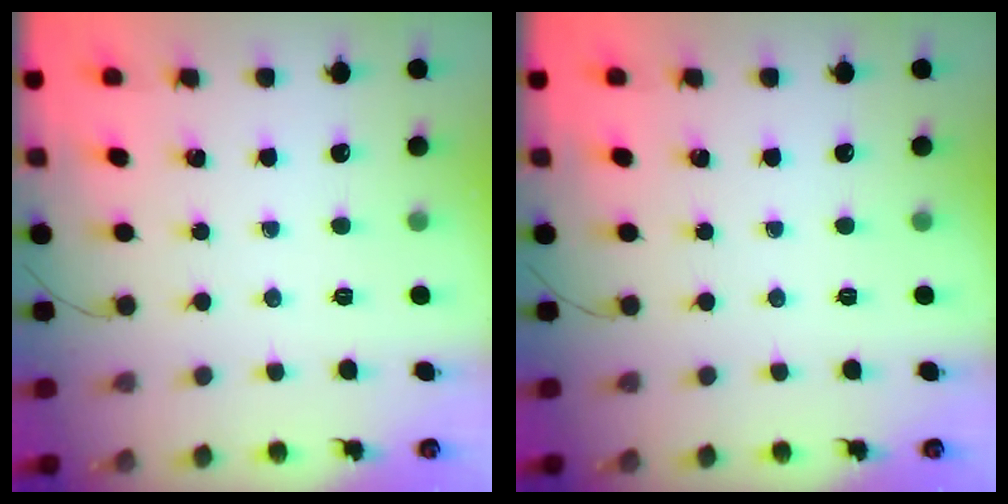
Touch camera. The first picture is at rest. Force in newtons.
{"total": 0.0}